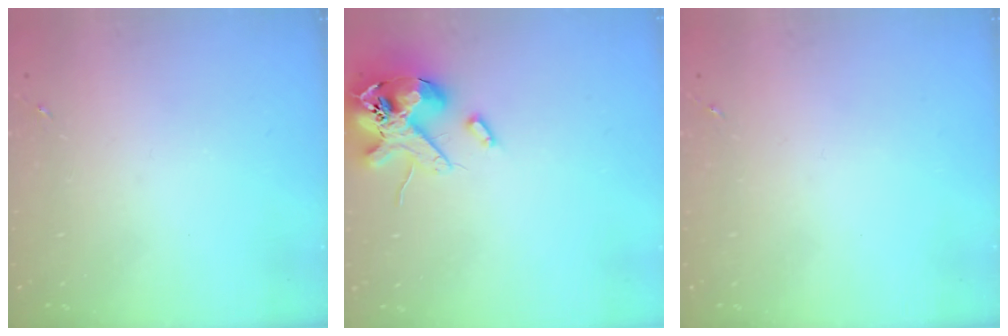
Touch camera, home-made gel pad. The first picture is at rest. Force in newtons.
{"total": 14.4, "press": 14.2, "slide": 2.4}
{"total": 0.0}